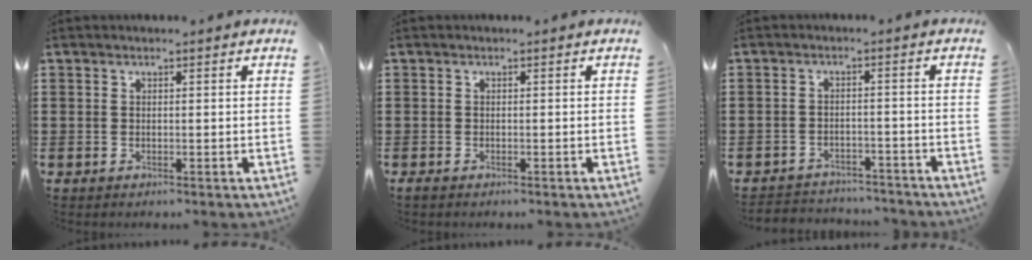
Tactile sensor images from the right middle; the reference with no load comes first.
{"total": 0.6, "force": [-0.5, 0.3, 0.2], "torque": [-0.004, -0.001, -0.010]}
{"total": 2.9, "force": [-2.9, 0.6, -0.2], "torque": [-0.005, -0.001, -0.063]}